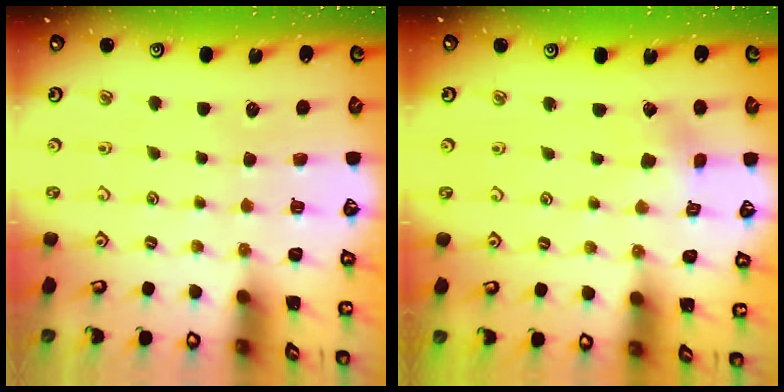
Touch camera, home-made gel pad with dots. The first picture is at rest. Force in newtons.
{"total": 2.8, "press": 2.8, "slide": 0.3}